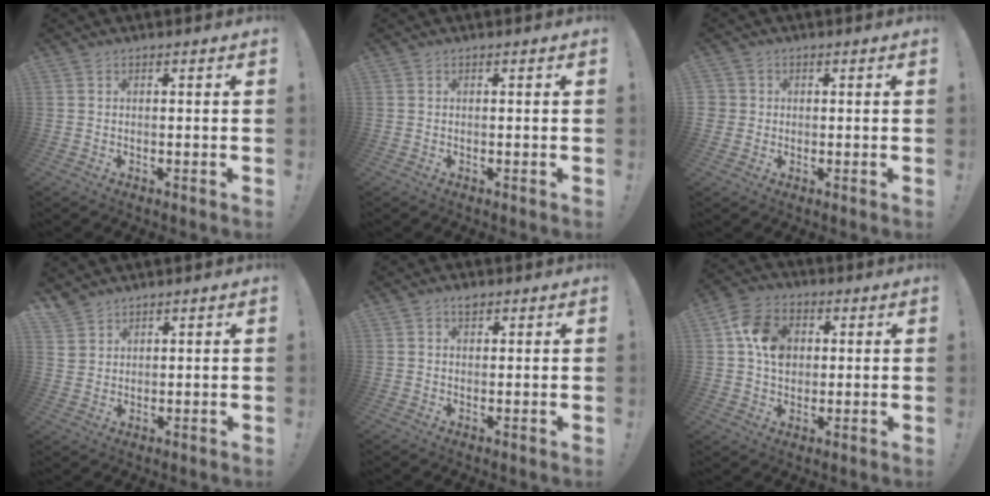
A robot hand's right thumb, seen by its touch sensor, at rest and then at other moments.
{"total": 0.0}
{"total": 2.7, "force": [0.1, 2.6, 0.4], "torque": [-0.008, 0.003, 0.004]}
{"total": 3.8, "force": [3.1, 2.1, 0.6], "torque": [-0.012, -0.021, 0.060]}
{"total": 1.8, "force": [1.2, 1.1, 0.9], "torque": [0.000, -0.006, 0.017]}
{"total": 11.8, "force": [2.7, 8.9, 7.2], "torque": [-0.122, 0.006, 0.053]}